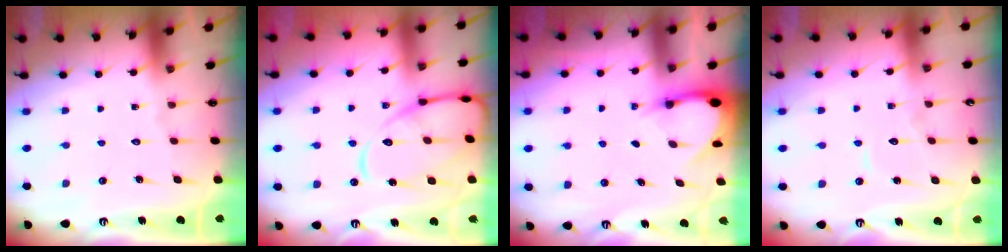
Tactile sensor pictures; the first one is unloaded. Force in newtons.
{"total": 13.5, "press": 13.5, "slide": 0.8}
{"total": 3.6, "press": 3.6, "slide": 0.2}
{"total": 6.1, "press": 6.1, "slide": 0.6}